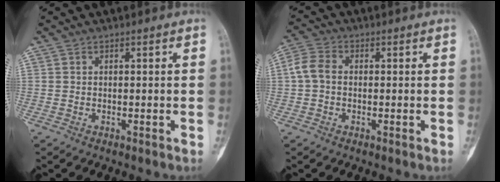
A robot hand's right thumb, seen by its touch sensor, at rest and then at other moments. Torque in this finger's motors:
{"motor_torque": [-0.53, 0.47, 0.41, -0.43, 0.20]}